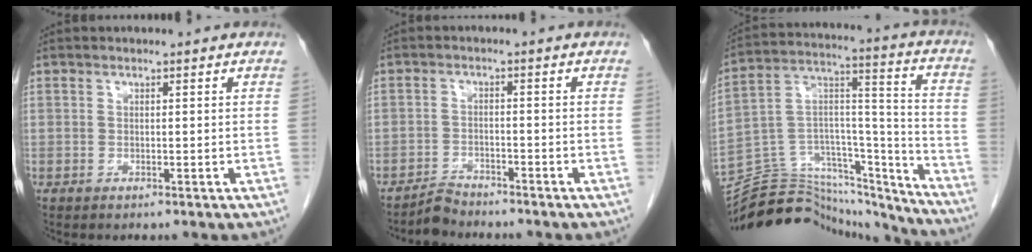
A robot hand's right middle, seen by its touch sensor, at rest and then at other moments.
{"total": 2.7, "force": [-2.7, 0.3, -0.1], "torque": [0.003, -0.008, -0.050]}
{"total": 27.7, "force": [-26.0, 7.0, 6.8], "torque": [-0.129, 0.040, -0.393]}